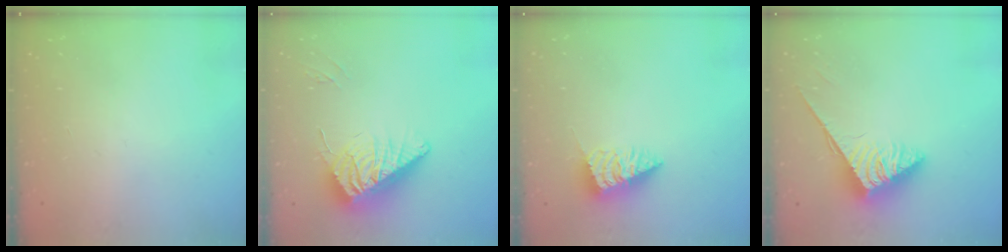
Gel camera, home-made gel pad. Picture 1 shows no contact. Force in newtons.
{"total": 11.9, "press": 11.7, "slide": 2.2}
{"total": 2.6, "press": 2.6, "slide": 0.1}
{"total": 3.6, "press": 3.6, "slide": 0.6}